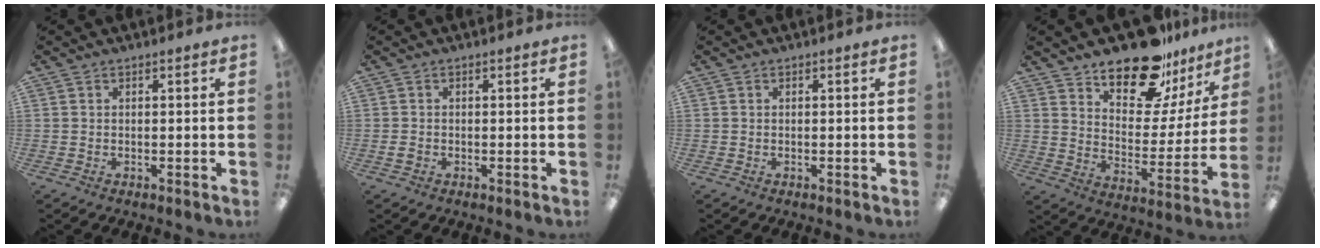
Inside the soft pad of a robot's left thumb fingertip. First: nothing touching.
{"total": 1.1, "force": [-0.3, 0.8, 0.5], "torque": [-0.009, 0.002, -0.007]}
{"total": 0.0}
{"total": 19.7, "force": [15.5, 8.2, 9.0], "torque": [-0.141, -0.107, 0.269]}